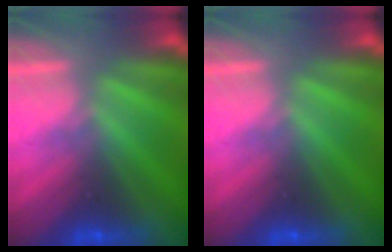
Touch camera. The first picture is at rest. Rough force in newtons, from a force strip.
{"total": 0.0}